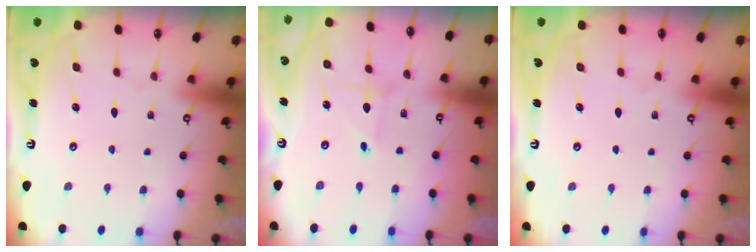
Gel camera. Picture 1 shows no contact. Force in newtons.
{"total": 1.1, "press": 1.1, "slide": 0.1}
{"total": 0.0}